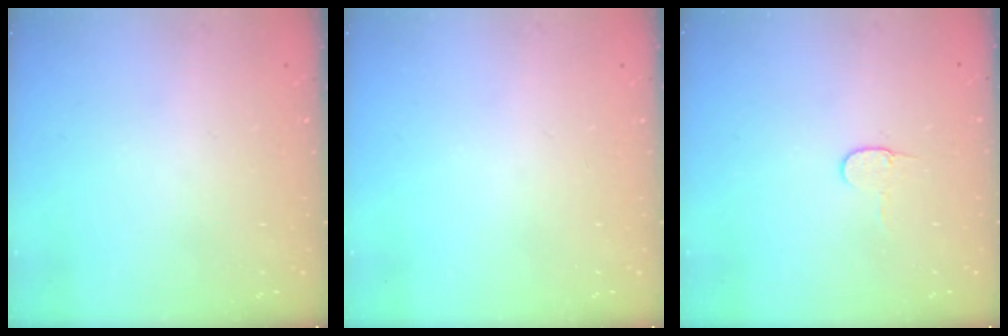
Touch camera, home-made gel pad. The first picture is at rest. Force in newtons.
{"total": 0.0}
{"total": 3.2, "press": 3.2, "slide": 0.3}